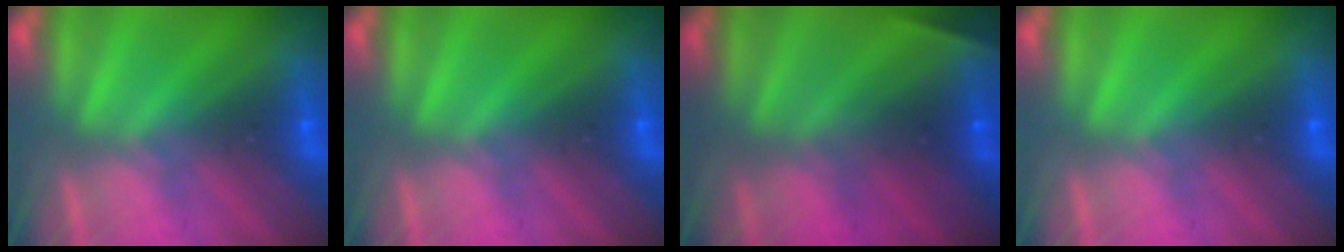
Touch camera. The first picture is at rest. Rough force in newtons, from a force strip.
{"total": 0.0}
{"total": 2.0}
{"total": 0.0}